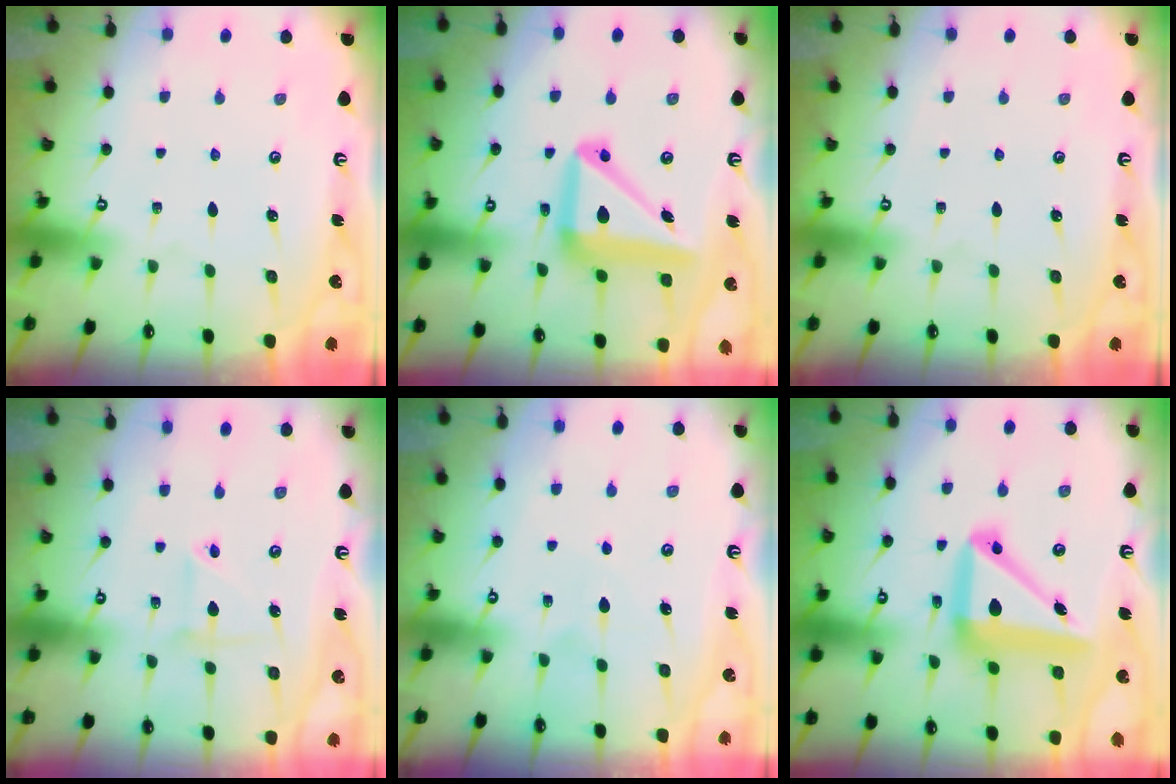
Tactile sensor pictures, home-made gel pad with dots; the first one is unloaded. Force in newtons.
{"total": 16.4, "press": 16.2, "slide": 2.5}
{"total": 0.0}
{"total": 3.2, "press": 3.2, "slide": 0.2}
{"total": 4.9, "press": 4.9, "slide": 0.6}
{"total": 16.8, "press": 16.6, "slide": 2.5}